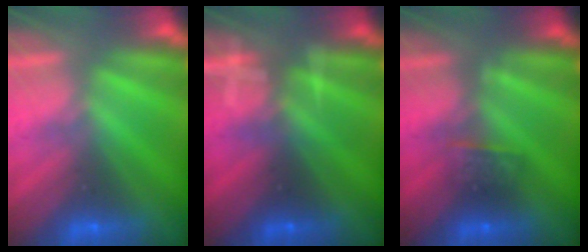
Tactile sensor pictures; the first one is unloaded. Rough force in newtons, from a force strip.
{"total": 3.1}
{"total": 2.5}